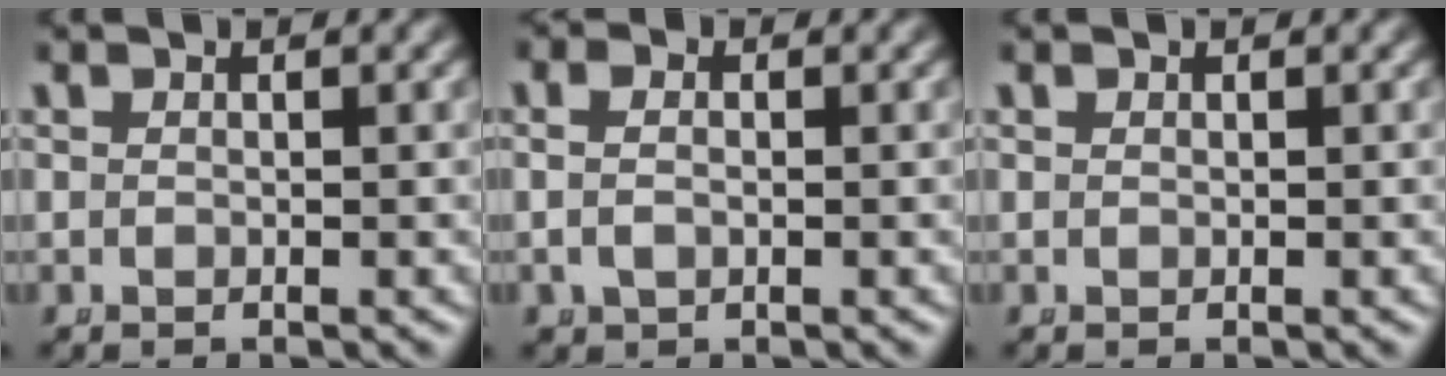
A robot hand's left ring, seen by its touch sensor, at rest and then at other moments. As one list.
[{"total": 2.0, "force": [-0.1, 1.4, 1.4], "torque": [-0.040, -0.006, 0.004]}, {"total": 0.0}]